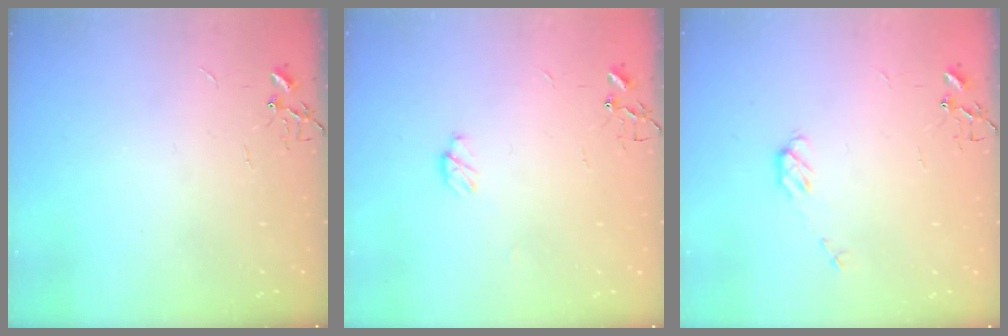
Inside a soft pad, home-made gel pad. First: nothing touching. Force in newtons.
{"total": 4.2, "press": 4.2, "slide": 0.3}
{"total": 5.1, "press": 5.0, "slide": 0.8}